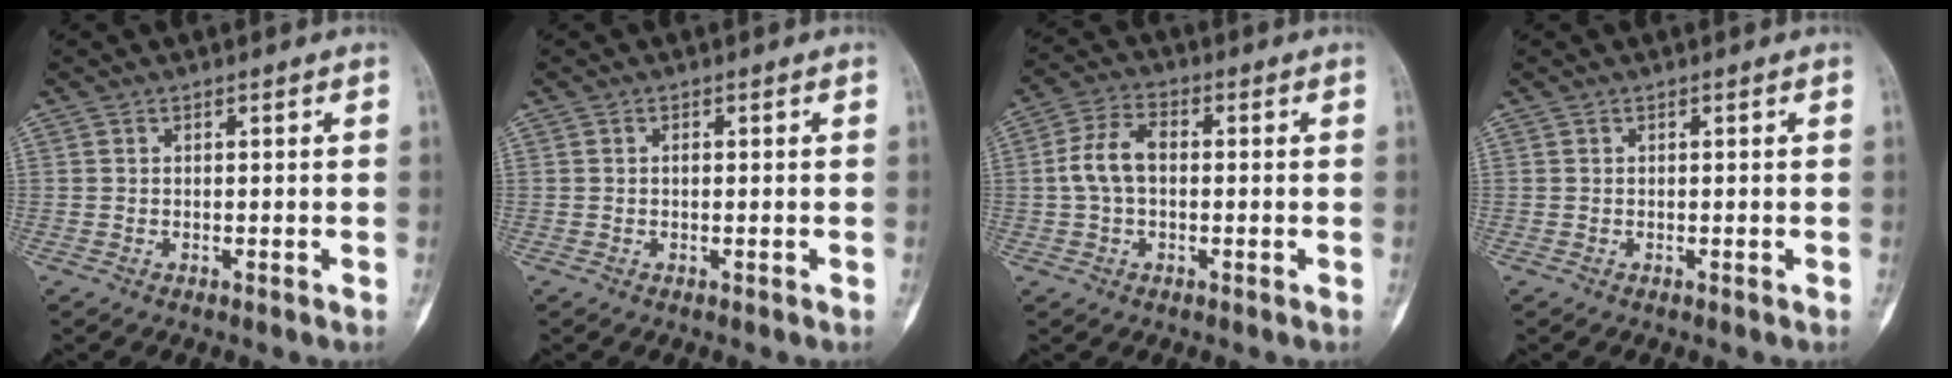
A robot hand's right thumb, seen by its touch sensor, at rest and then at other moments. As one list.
[{"total": 0.5, "force": [0.0, 0.3, 0.4], "torque": [-0.009, 0.001, -0.001]}, {"total": 7.3, "force": [0.0, 4.5, 5.7], "torque": [-0.115, 0.023, -0.006]}, {"total": 0.0}]